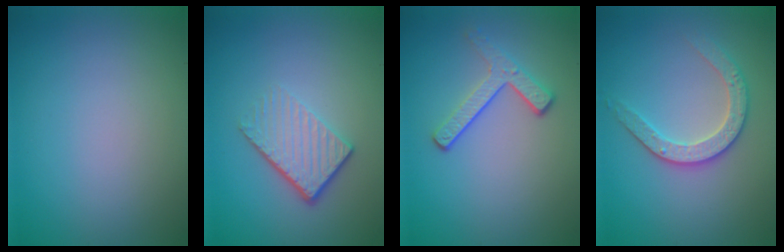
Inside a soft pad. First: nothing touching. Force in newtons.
{"total": 4.1, "press": 2.7, "slide": 3.2}
{"total": 2.9, "press": 2.3, "slide": 1.7}
{"total": 2.9, "press": 2.9, "slide": 0.7}